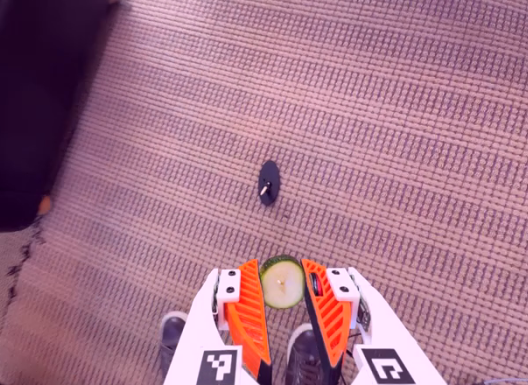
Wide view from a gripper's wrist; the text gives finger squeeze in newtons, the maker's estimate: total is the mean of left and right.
{"total": 9.0, "left": 9.0, "right": 9.1}